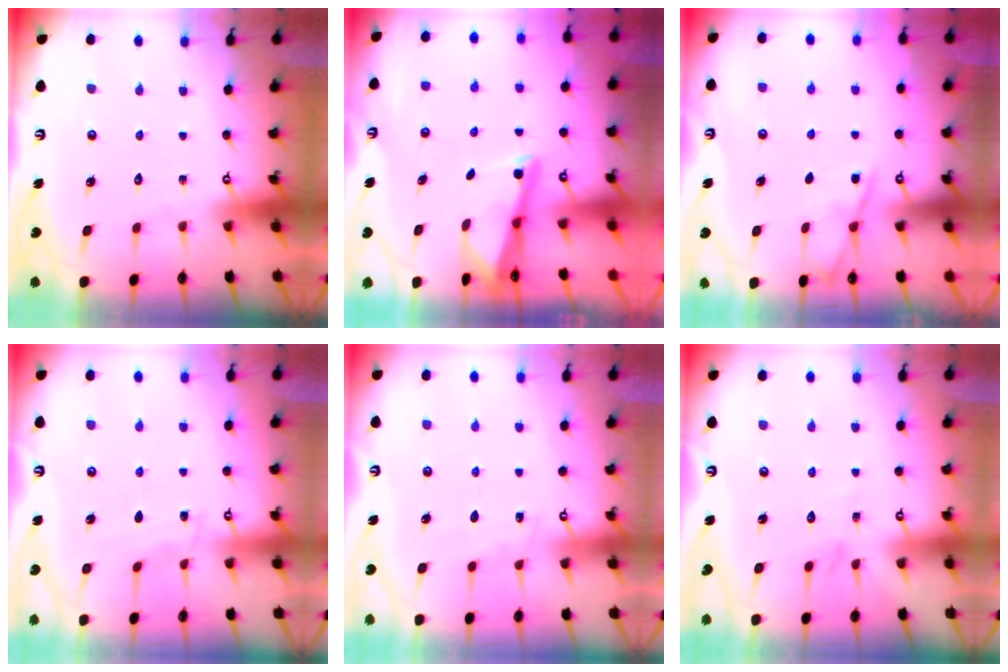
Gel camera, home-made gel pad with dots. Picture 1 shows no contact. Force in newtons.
{"total": 2.5, "press": 2.5, "slide": 0.2}
{"total": 4.9, "press": 4.8, "slide": 0.6}
{"total": 2.3, "press": 2.3, "slide": 0.3}
{"total": 2.8, "press": 2.8, "slide": 0.4}
{"total": 2.9, "press": 2.9, "slide": 0.3}